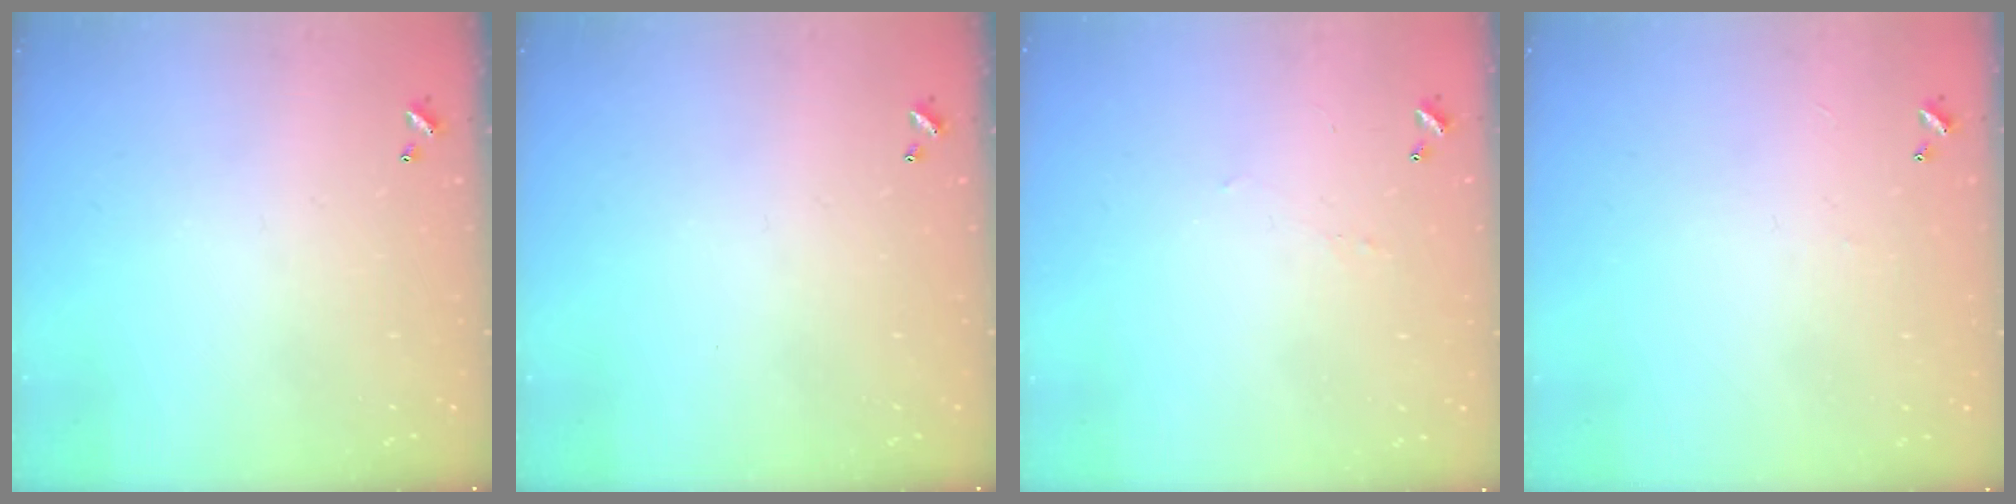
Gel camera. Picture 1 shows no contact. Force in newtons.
{"total": 0.0}
{"total": 2.2, "press": 2.1, "slide": 0.4}
{"total": 0.7, "press": 0.5, "slide": 0.6}